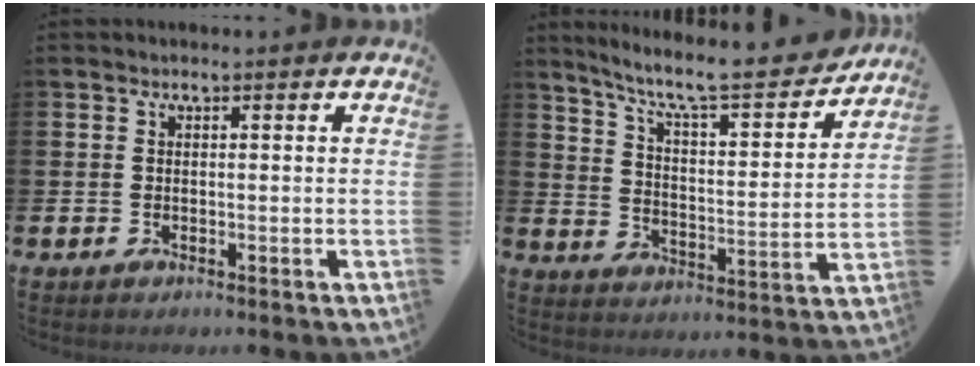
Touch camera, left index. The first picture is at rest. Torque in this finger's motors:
{"motor_torque": [0.91, -1.23, 0.37, 0.14]}